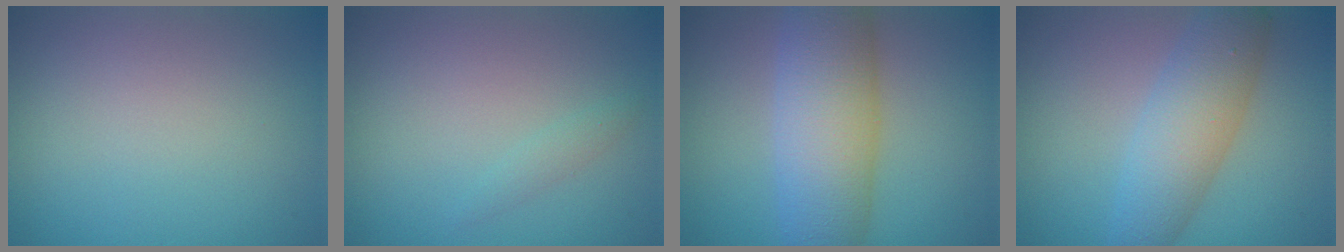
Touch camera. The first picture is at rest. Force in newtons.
{"total": 0.8, "press": 0.8, "slide": 0.1}
{"total": 7.8, "press": 7.8, "slide": 0.1}
{"total": 5.4, "press": 5.4, "slide": 0.1}